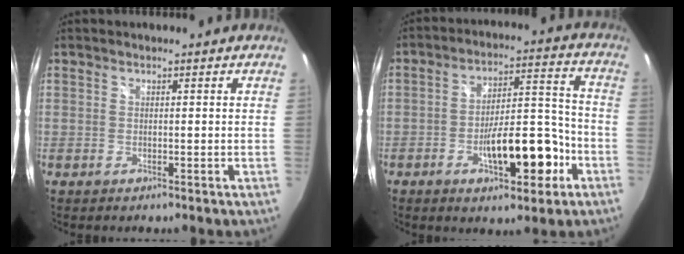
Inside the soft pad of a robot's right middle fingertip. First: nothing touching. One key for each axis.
{"total": 13.0, "fx": -5.8, "fy": 4.8, "fz": 10.6, "tx": -0.170, "ty": 0.017, "tz": -0.078}